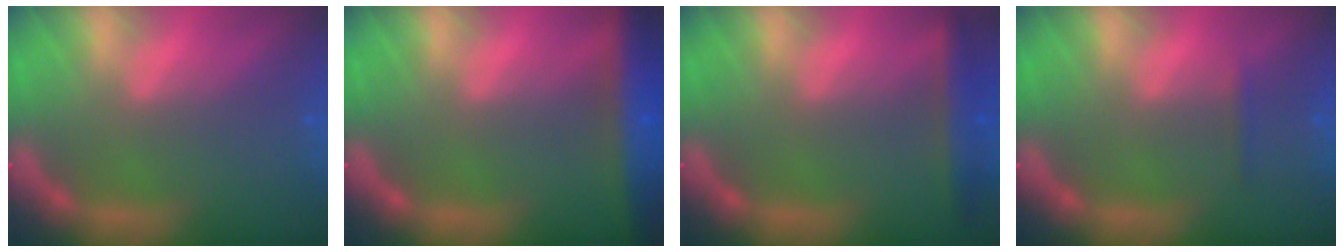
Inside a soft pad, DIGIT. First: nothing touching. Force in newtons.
{"total": 9.5}
{"total": 4.0}
{"total": 0.9}